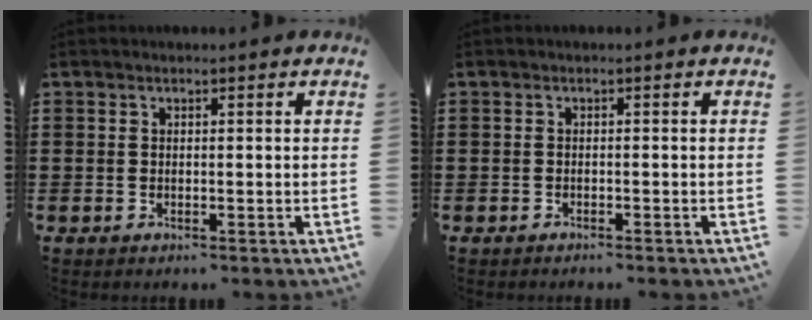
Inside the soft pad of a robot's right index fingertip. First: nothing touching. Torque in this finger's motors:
{"motor_torque": [0.88, 1.27, -0.16, 0.00]}